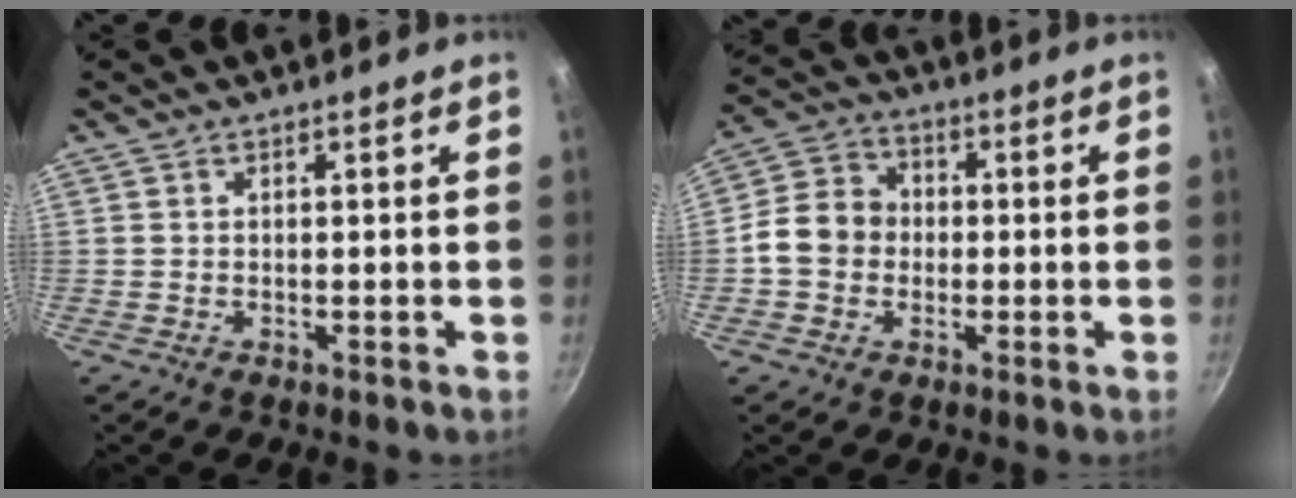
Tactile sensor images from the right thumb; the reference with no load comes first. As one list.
[{"total": 9.0, "force": [-0.8, 7.7, 4.7], "torque": [-0.056, 0.021, -0.033]}]